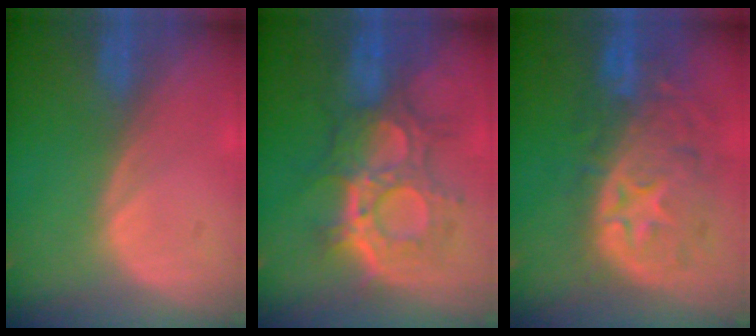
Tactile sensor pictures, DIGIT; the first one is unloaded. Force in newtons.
{"total": 9.5, "press": 9.3, "slide": 2.0}
{"total": 11.1, "press": 9.8, "slide": 5.2}